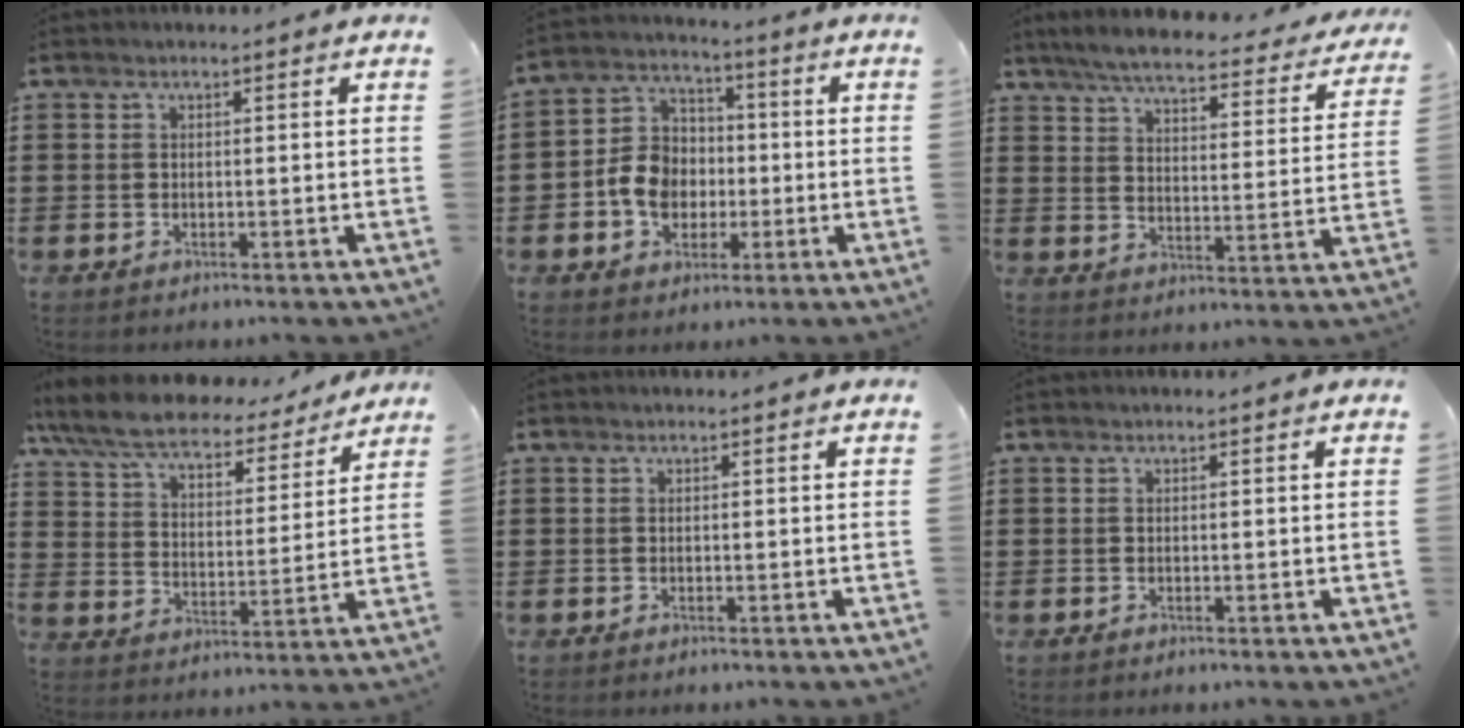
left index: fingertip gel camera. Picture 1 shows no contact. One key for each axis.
{"total": 8.0, "fx": -1.7, "fy": 6.8, "fz": 3.8, "tx": -0.096, "ty": 0.017, "tz": -0.034}
{"total": 5.9, "fx": 5.3, "fy": 0.3, "fz": 2.5, "tx": -0.075, "ty": -0.034, "tz": 0.088}
{"total": 8.6, "fx": 7.7, "fy": 1.6, "fz": 3.6, "tx": -0.104, "ty": -0.041, "tz": 0.134}
{"total": 0.0}
{"total": 0.0}